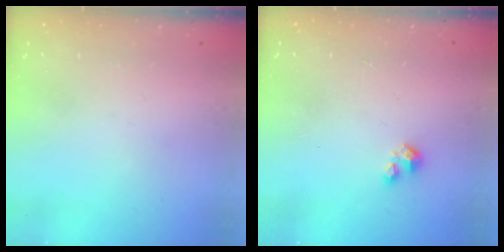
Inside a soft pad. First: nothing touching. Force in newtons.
{"total": 1.3, "press": 1.2, "slide": 0.4}